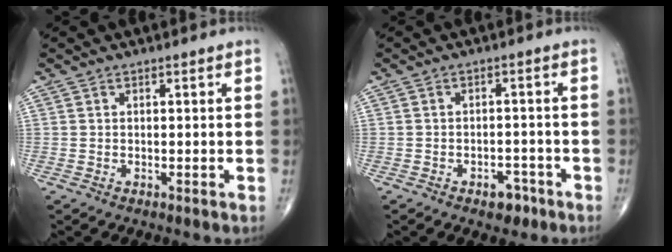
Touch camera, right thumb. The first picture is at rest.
{"total": 3.8, "force": [-2.4, 2.2, 1.9], "torque": [-0.009, 0.016, -0.031]}